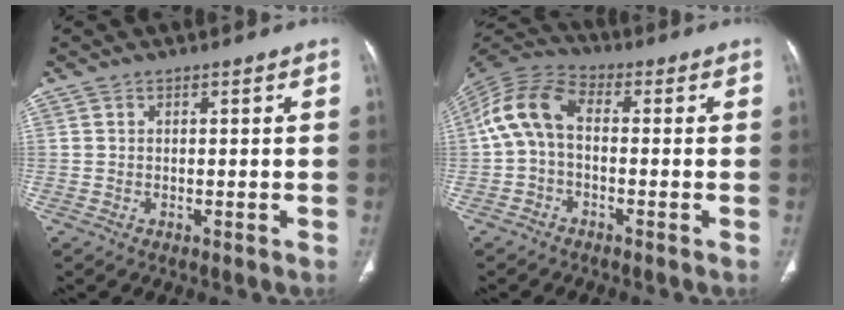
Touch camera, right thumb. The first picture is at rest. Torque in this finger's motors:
{"motor_torque": [-0.35, 0.88, 1.19, -0.41, 0.18]}